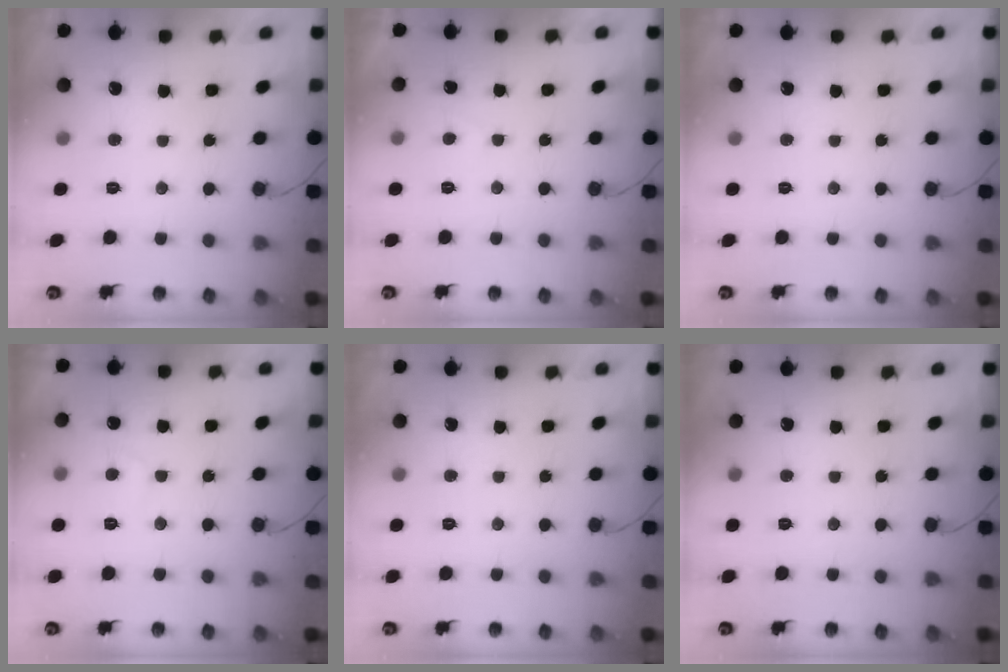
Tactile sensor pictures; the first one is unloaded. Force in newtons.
{"total": 1.4, "press": 1.2, "slide": 0.7}
{"total": 0.0}
{"total": 2.0, "press": 1.9, "slide": 0.6}
{"total": 0.0}
{"total": 0.0}